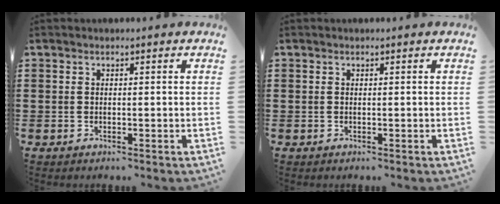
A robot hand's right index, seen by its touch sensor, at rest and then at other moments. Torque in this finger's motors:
{"motor_torque": [-0.01, 0.00, 0.00, -0.01]}